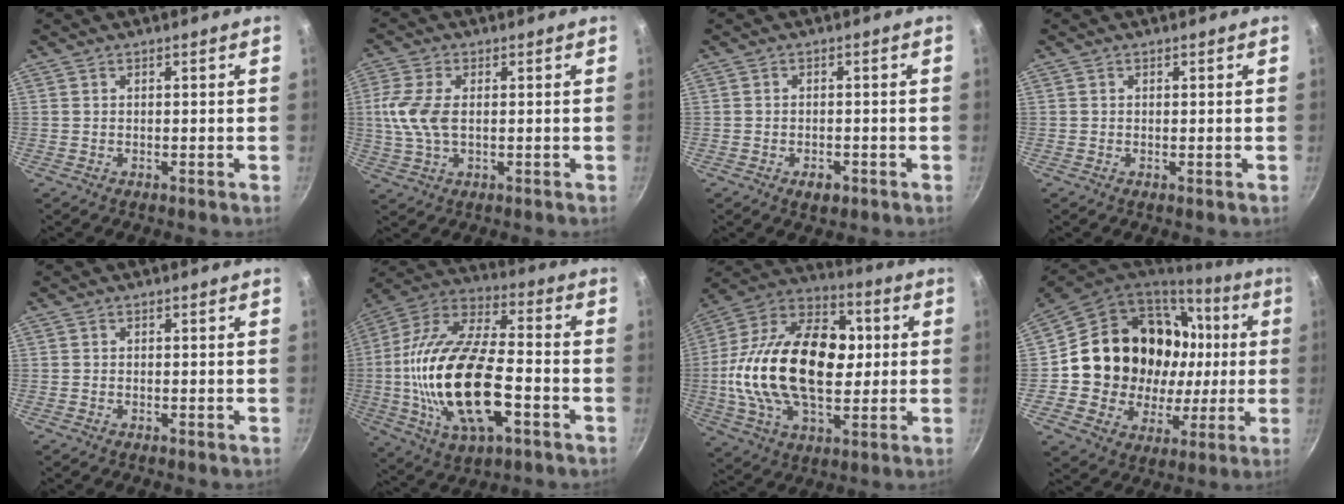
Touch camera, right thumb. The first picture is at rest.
{"total": 8.2, "force": [0.5, 4.6, 6.8], "torque": [-0.145, 0.003, 0.004]}
{"total": 3.0, "force": [-1.5, 1.8, 1.8], "torque": [-0.025, 0.010, -0.020]}
{"total": 0.0}
{"total": 0.0}
{"total": 25.7, "force": [-5.1, 12.1, 22.1], "torque": [-0.431, 0.027, -0.097]}
{"total": 28.3, "force": [0.9, 17.1, 22.5], "torque": [-0.382, 0.030, 0.002]}
{"total": 22.8, "force": [2.7, 18.9, 12.4], "torque": [-0.185, 0.030, 0.062]}